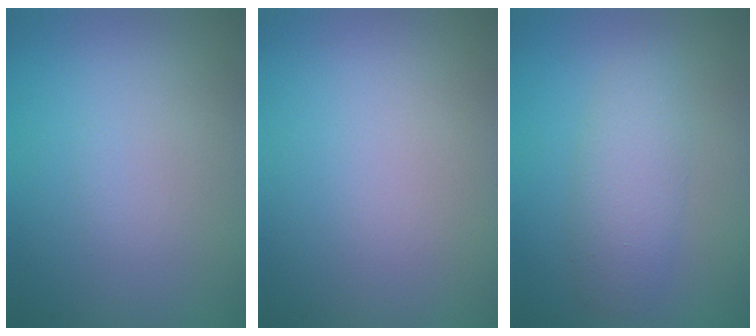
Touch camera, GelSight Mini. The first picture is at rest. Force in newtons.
{"total": 0.0}
{"total": 3.0, "press": 3.0, "slide": 0.1}